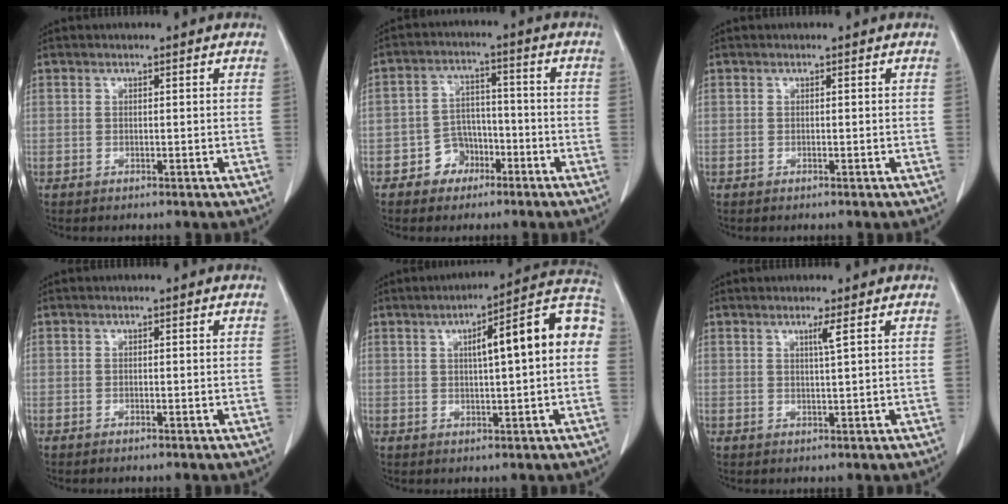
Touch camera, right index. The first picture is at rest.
{"total": 5.7, "force": [-2.9, 4.8, 1.2], "torque": [-0.016, 0.020, -0.041]}
{"total": 0.0}
{"total": 0.8, "force": [-0.6, 0.1, 0.5], "torque": [-0.012, -0.001, -0.006]}
{"total": 12.4, "force": [1.6, 1.8, 12.1], "torque": [-0.162, 0.040, 0.016]}
{"total": 1.5, "force": [0.7, -0.5, 1.3], "torque": [-0.028, -0.005, 0.015]}